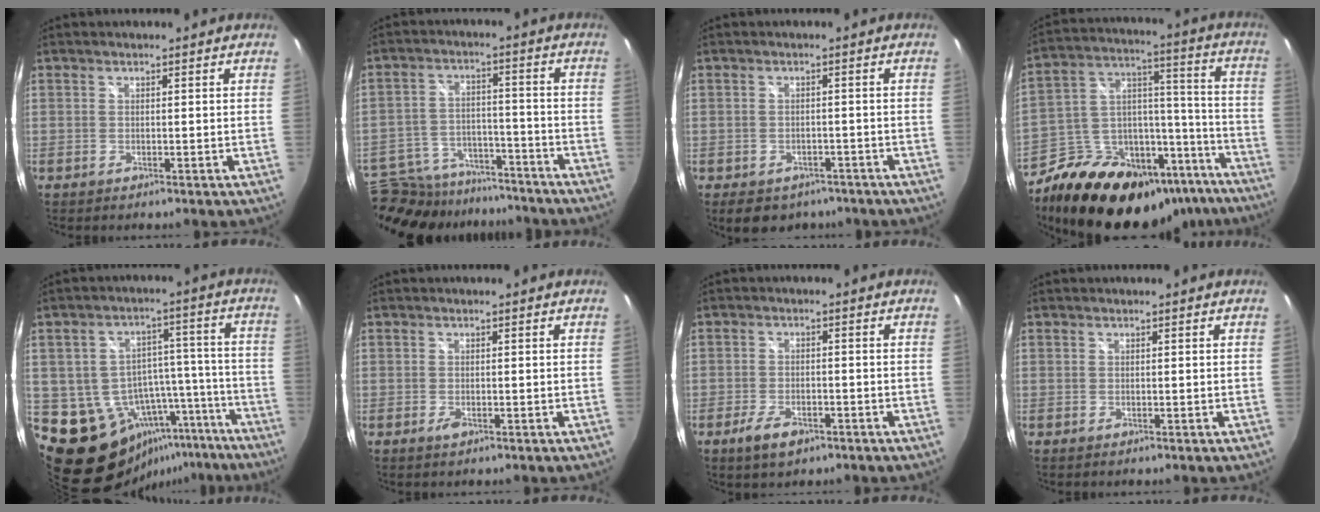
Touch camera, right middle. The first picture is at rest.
{"total": 21.7, "force": [-17.4, 9.5, 8.7], "torque": [-0.208, 0.002, -0.250]}
{"total": 7.6, "force": [-5.3, 4.6, 3.0], "torque": [-0.057, -0.003, -0.065]}
{"total": 30.2, "force": [-21.7, 14.4, 15.4], "torque": [-0.265, 0.046, -0.295]}
{"total": 17.0, "force": [-10.5, 11.5, 6.8], "torque": [-0.118, 0.045, -0.113]}
{"total": 1.3, "force": [-0.7, 0.6, 0.9], "torque": [-0.017, -0.003, -0.012]}
{"total": 5.1, "force": [-3.2, 2.4, 3.3], "torque": [-0.080, -0.008, -0.056]}
{"total": 0.0}